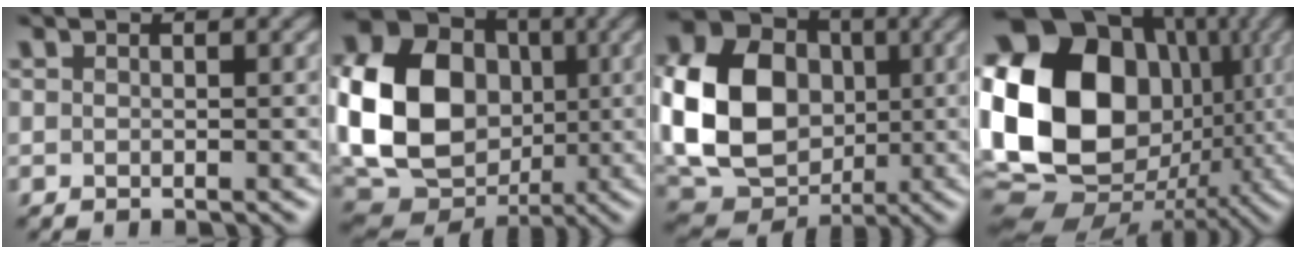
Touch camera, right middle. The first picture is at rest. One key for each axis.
{"total": 15.5, "fx": 0.4, "fy": 12.8, "fz": 8.7, "tx": -0.189, "ty": 0.004, "tz": 0.011}
{"total": 13.4, "fx": 0.5, "fy": 10.8, "fz": 7.8, "tx": -0.191, "ty": 0.008, "tz": 0.002}
{"total": 18.7, "fx": 1.6, "fy": 14.9, "fz": 11.2, "tx": -0.241, "ty": 0.015, "tz": 0.031}